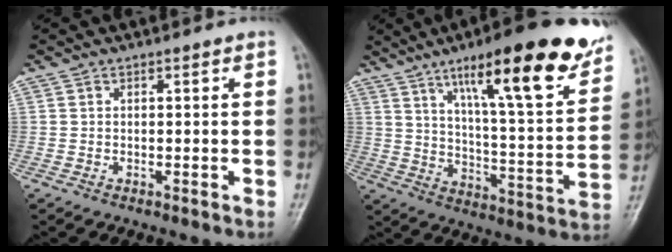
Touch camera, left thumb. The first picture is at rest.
{"total": 24.0, "force": [14.5, 4.7, 18.5], "torque": [-0.245, -0.049, 0.224]}